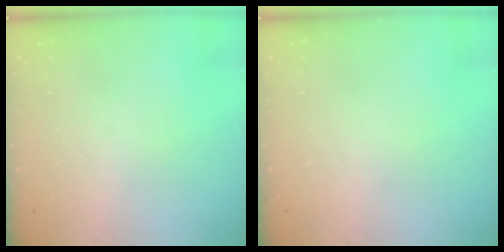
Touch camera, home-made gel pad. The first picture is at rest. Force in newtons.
{"total": 0.0}